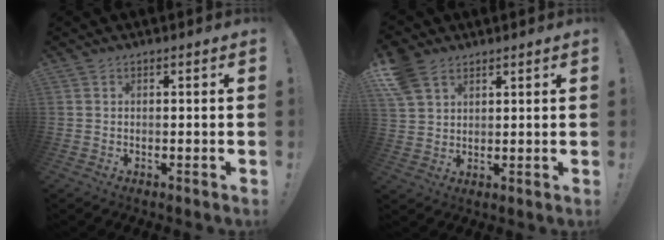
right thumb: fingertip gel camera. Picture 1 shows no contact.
{"total": 8.2, "force": [5.2, 5.4, 3.5], "torque": [-0.076, -0.016, 0.106]}